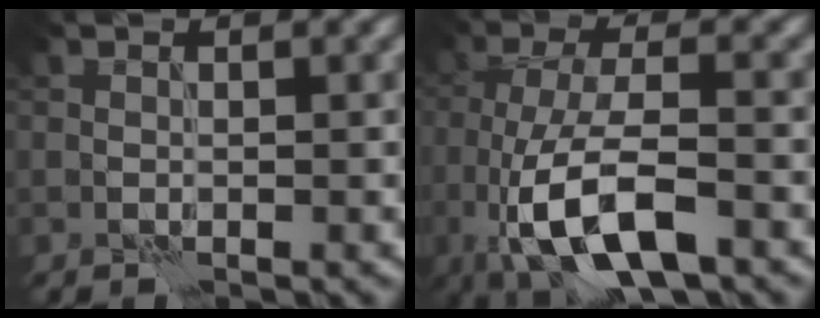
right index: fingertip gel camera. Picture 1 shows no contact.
{"total": 9.2, "force": [-3.9, 3.3, 7.6], "torque": [-0.149, -0.006, -0.074]}